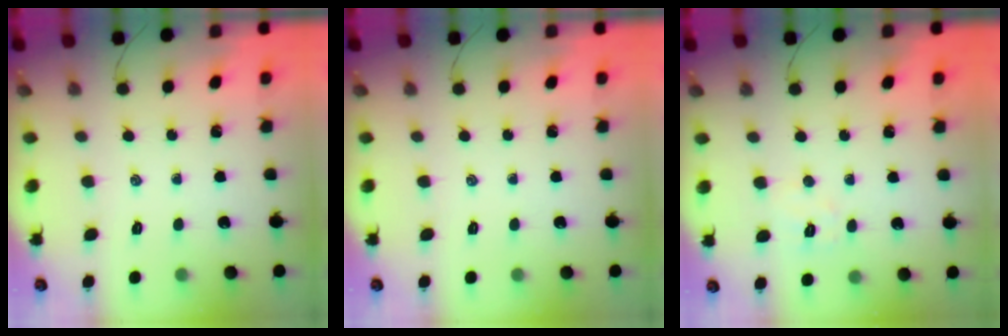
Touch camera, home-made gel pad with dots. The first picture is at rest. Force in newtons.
{"total": 0.0}
{"total": 5.3, "press": 5.2, "slide": 1.1}